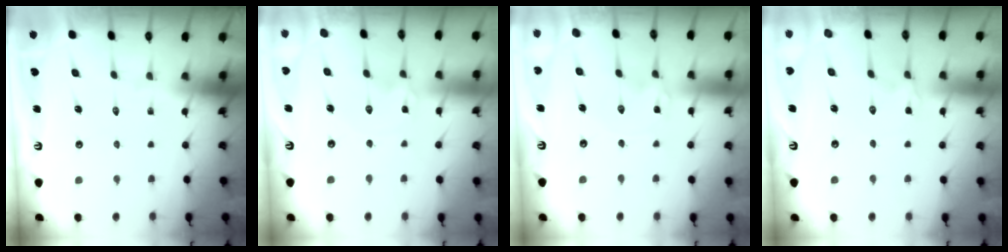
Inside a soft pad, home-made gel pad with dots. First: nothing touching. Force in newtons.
{"total": 1.5, "press": 1.4, "slide": 0.2}
{"total": 0.0}
{"total": 1.4, "press": 1.4, "slide": 0.3}